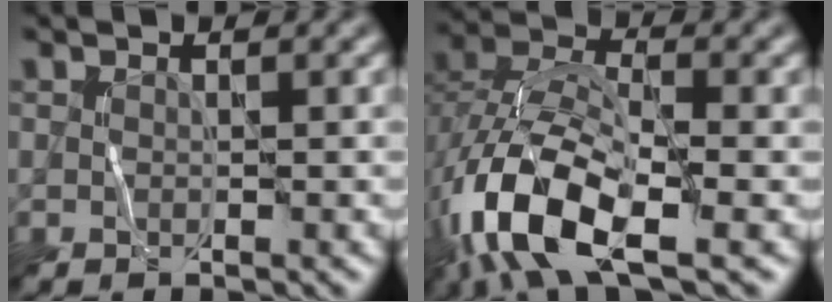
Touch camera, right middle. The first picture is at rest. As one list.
[{"total": 10.6, "force": [-4.9, 4.6, 8.3], "torque": [-0.177, -0.002, -0.098]}]